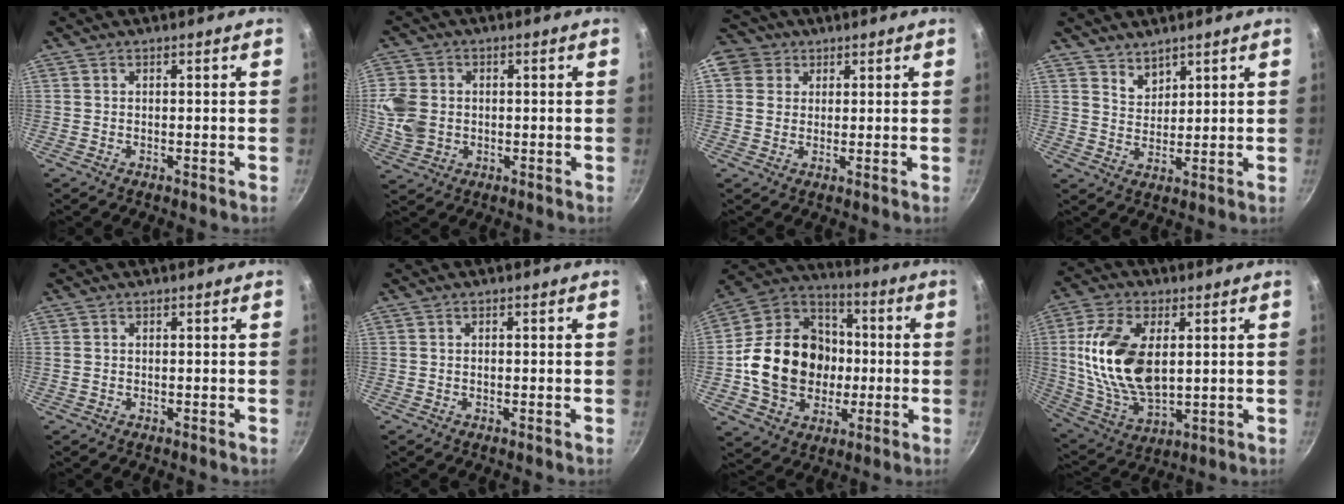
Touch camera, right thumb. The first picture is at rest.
{"total": 8.5, "force": [-0.1, 7.0, 4.8], "torque": [-0.085, 0.000, -0.004]}
{"total": 8.2, "force": [2.9, 7.1, 3.0], "torque": [-0.037, 0.007, 0.042]}
{"total": 4.0, "force": [3.2, 2.2, 1.1], "torque": [-0.007, -0.019, 0.061]}
{"total": 0.7, "force": [0.0, 0.5, 0.4], "torque": [-0.007, 0.002, 0.000]}
{"total": 0.6, "force": [0.0, 0.4, 0.4], "torque": [-0.007, 0.003, -0.001]}
{"total": 21.8, "force": [-1.8, 17.8, 12.3], "torque": [-0.185, 0.040, -0.028]}
{"total": 18.3, "force": [2.8, 10.5, 14.8], "torque": [-0.273, -0.009, 0.061]}